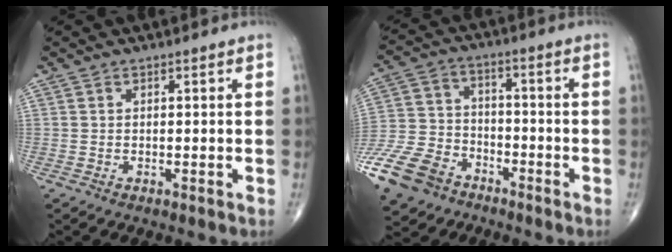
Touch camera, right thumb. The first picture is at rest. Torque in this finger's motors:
{"motor_torque": [1.00, 0.93, 0.85, -0.26, 0.36]}